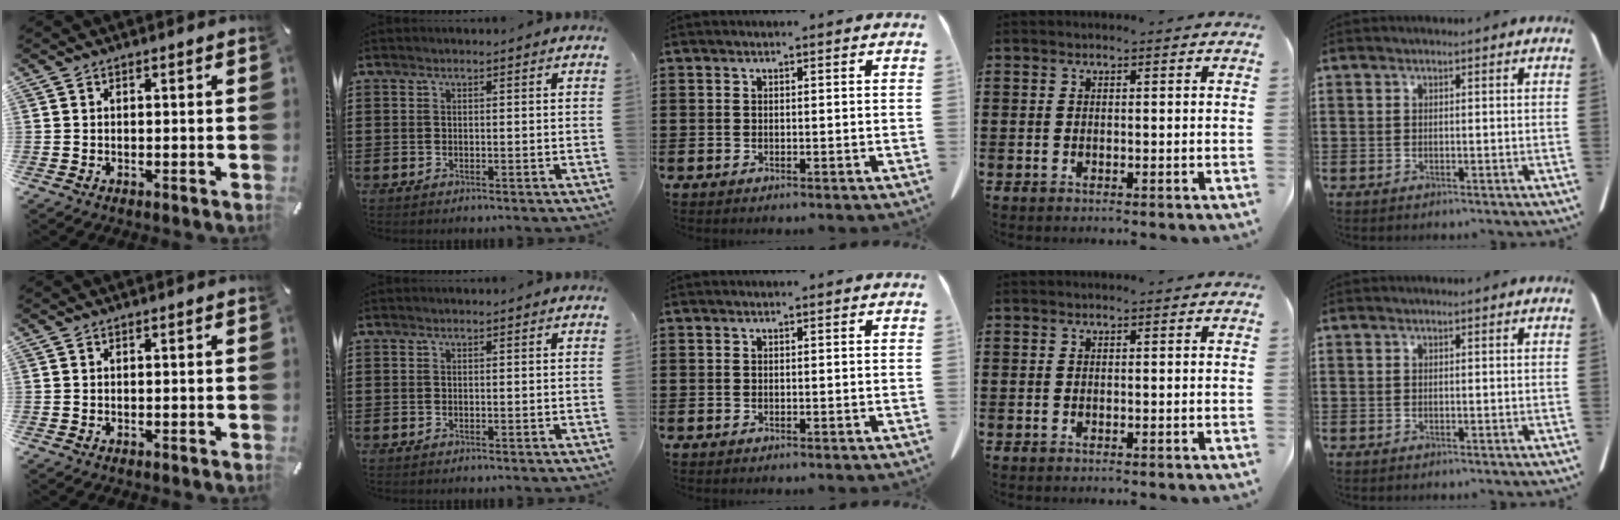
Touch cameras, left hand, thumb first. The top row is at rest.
{}